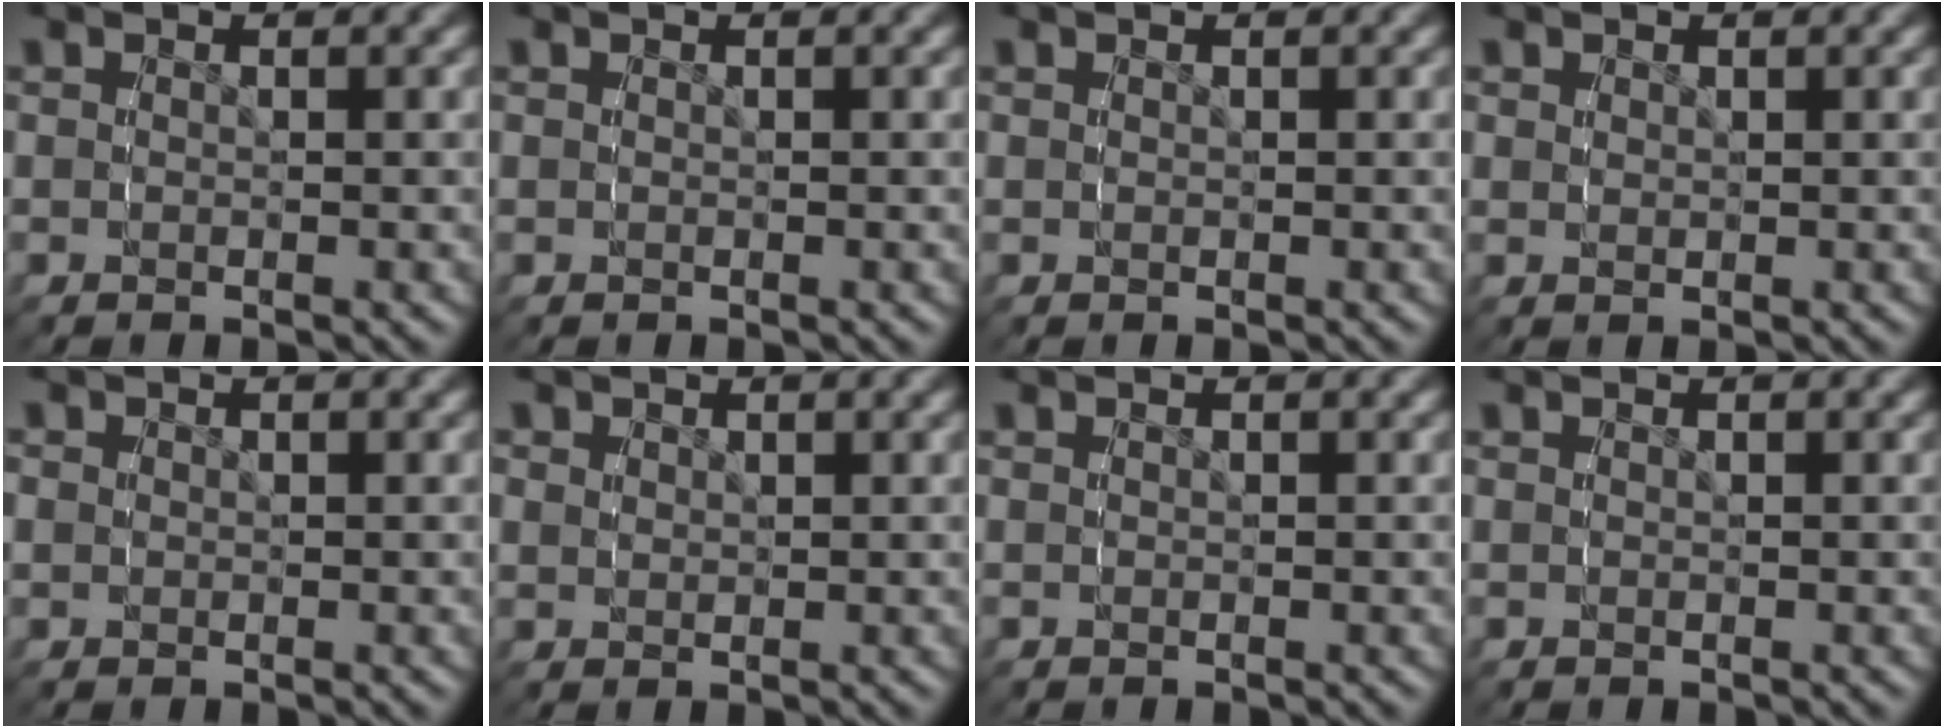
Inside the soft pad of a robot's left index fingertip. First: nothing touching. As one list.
[{"total": 0.0}, {"total": 0.0}, {"total": 0.6, "force": [0.5, 0.1, 0.2], "torque": [0.000, -0.007, 0.018]}, {"total": 1.2, "force": [0.1, 1.2, 0.2], "torque": [-0.008, -0.008, 0.008]}, {"total": 1.3, "force": [0.9, 0.9, 0.4], "torque": [-0.006, -0.010, 0.026]}, {"total": 0.0}, {"total": 0.0}]